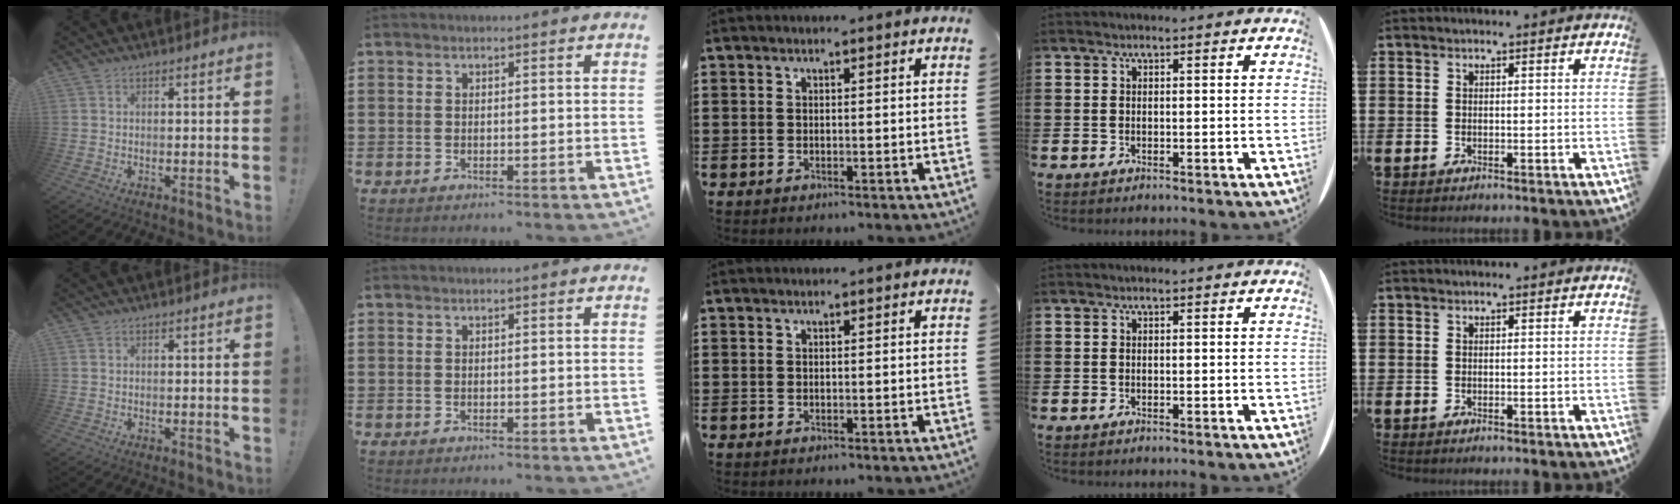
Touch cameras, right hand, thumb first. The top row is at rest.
{}